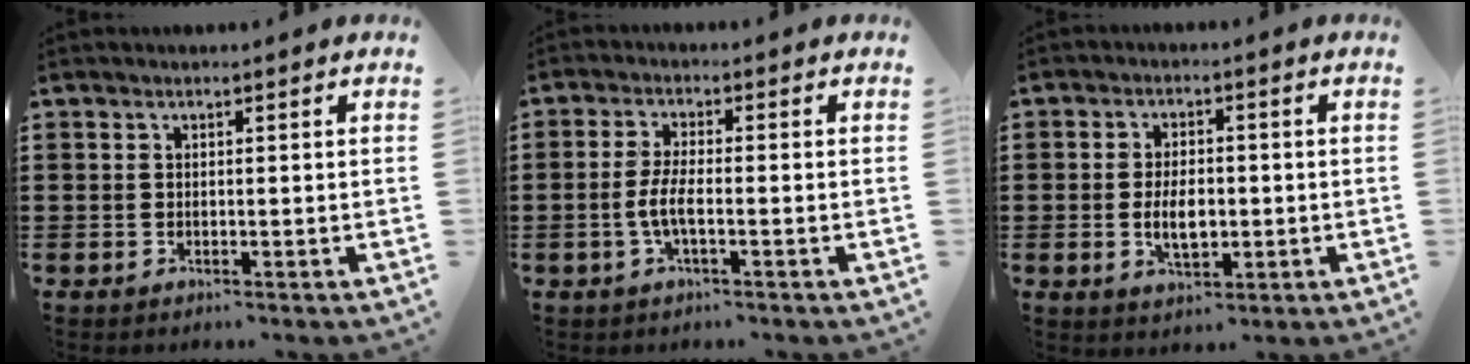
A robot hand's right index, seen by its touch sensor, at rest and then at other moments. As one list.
[{"total": 4.2, "force": [-1.3, 1.0, 3.9], "torque": [-0.095, -0.006, -0.033]}, {"total": 5.0, "force": [-0.8, 2.7, 4.2], "torque": [-0.069, -0.004, -0.018]}]